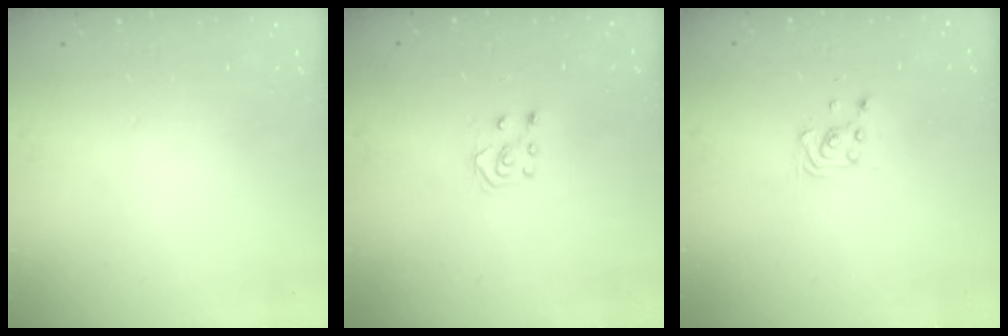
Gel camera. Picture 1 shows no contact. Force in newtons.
{"total": 4.2, "press": 4.2, "slide": 0.3}
{"total": 4.4, "press": 4.2, "slide": 1.1}